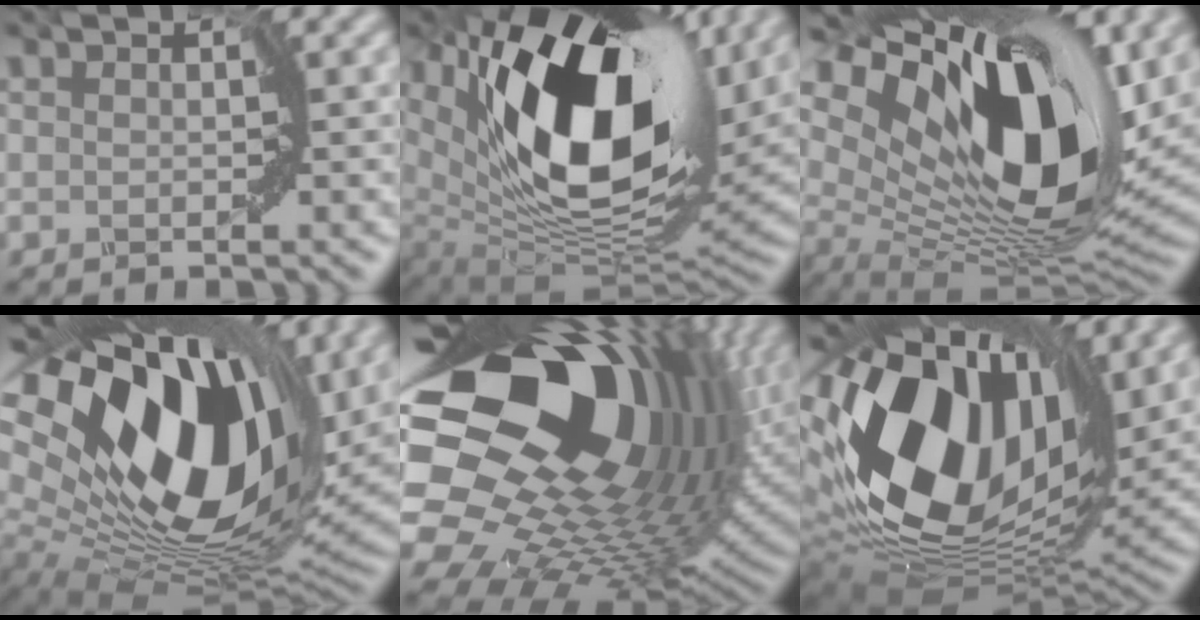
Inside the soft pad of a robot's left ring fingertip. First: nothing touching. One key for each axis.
{"total": 16.6, "fx": 6.8, "fy": 8.1, "fz": 12.8, "tx": -0.233, "ty": -0.003, "tz": 0.116}
{"total": 16.8, "fx": 7.1, "fy": 8.1, "fz": 12.9, "tx": -0.229, "ty": 0.006, "tz": 0.129}
{"total": 18.6, "fx": 6.9, "fy": 10.9, "fz": 13.3, "tx": -0.254, "ty": 0.007, "tz": 0.129}
{"total": 19.5, "fx": 6.3, "fy": 12.3, "fz": 13.8, "tx": -0.273, "ty": -0.013, "tz": 0.127}
{"total": 17.6, "fx": 4.5, "fy": 11.4, "fz": 12.7, "tx": -0.295, "ty": 0.000, "tz": 0.081}